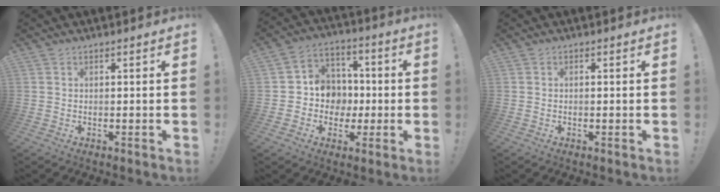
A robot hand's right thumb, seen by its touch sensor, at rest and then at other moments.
{"total": 10.9, "force": [-1.6, 10.4, 3.2], "torque": [-0.036, 0.012, -0.018]}
{"total": 0.0}